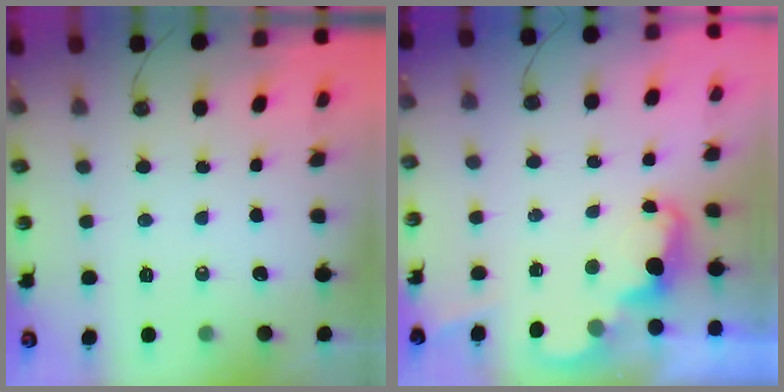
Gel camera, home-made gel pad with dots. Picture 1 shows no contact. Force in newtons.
{"total": 2.3, "press": 2.3, "slide": 0.5}